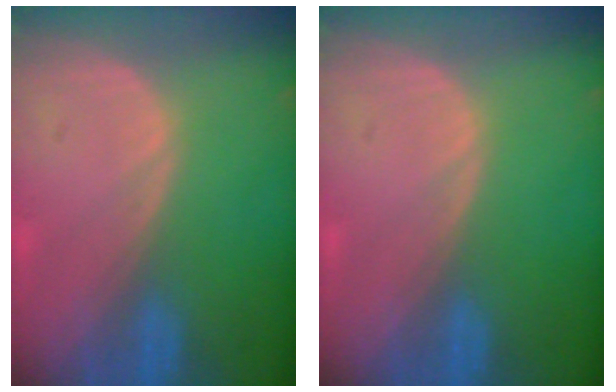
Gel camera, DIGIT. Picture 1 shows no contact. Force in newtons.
{"total": 0.0}